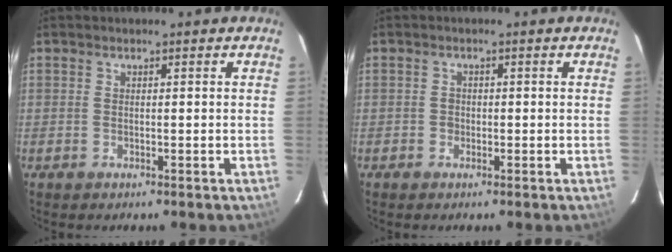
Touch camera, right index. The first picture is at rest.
{"total": 1.3, "force": [-0.5, 1.2, 0.2], "torque": [0.001, 0.001, -0.007]}